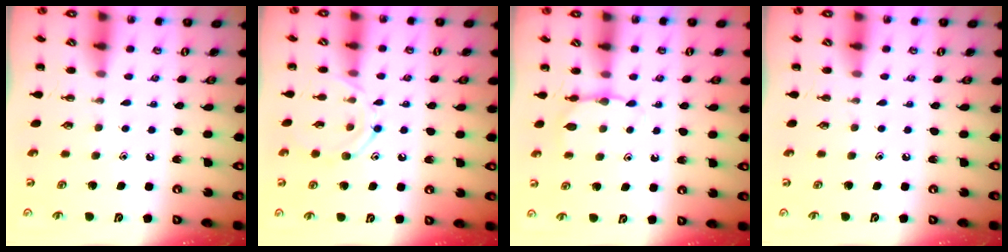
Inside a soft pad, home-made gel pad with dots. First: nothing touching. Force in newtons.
{"total": 10.9, "press": 10.9, "slide": 0.8}
{"total": 4.6, "press": 4.3, "slide": 1.5}
{"total": 0.0}